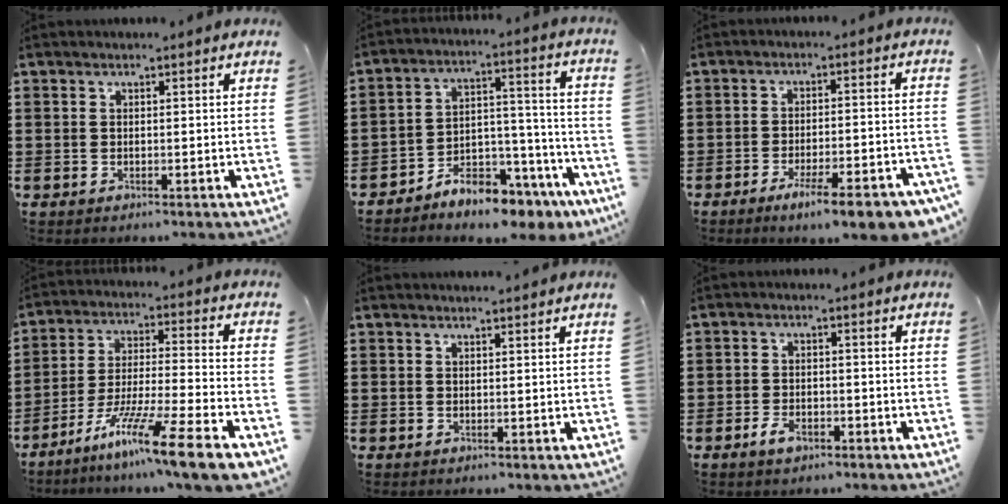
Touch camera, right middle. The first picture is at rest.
{"total": 7.7, "force": [-7.3, 1.9, 1.9], "torque": [-0.032, 0.022, -0.136]}
{"total": 8.0, "force": [-5.6, 0.7, 5.6], "torque": [-0.090, -0.008, -0.098]}
{"total": 12.8, "force": [-9.5, 0.0, 8.5], "torque": [-0.152, 0.008, -0.179]}
{"total": 1.0, "force": [1.0, -0.1, 0.2], "torque": [0.002, -0.004, 0.018]}
{"total": 3.0, "force": [-1.8, 1.4, 2.0], "torque": [-0.043, -0.002, -0.034]}